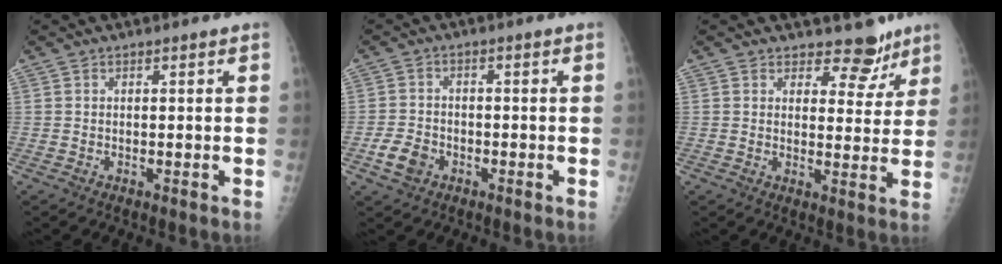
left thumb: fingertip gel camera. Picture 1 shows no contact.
{"total": 4.8, "force": [-2.2, 3.5, 2.3], "torque": [-0.038, 0.013, -0.038]}
{"total": 6.3, "force": [5.2, 3.5, 1.0], "torque": [0.018, -0.040, 0.064]}